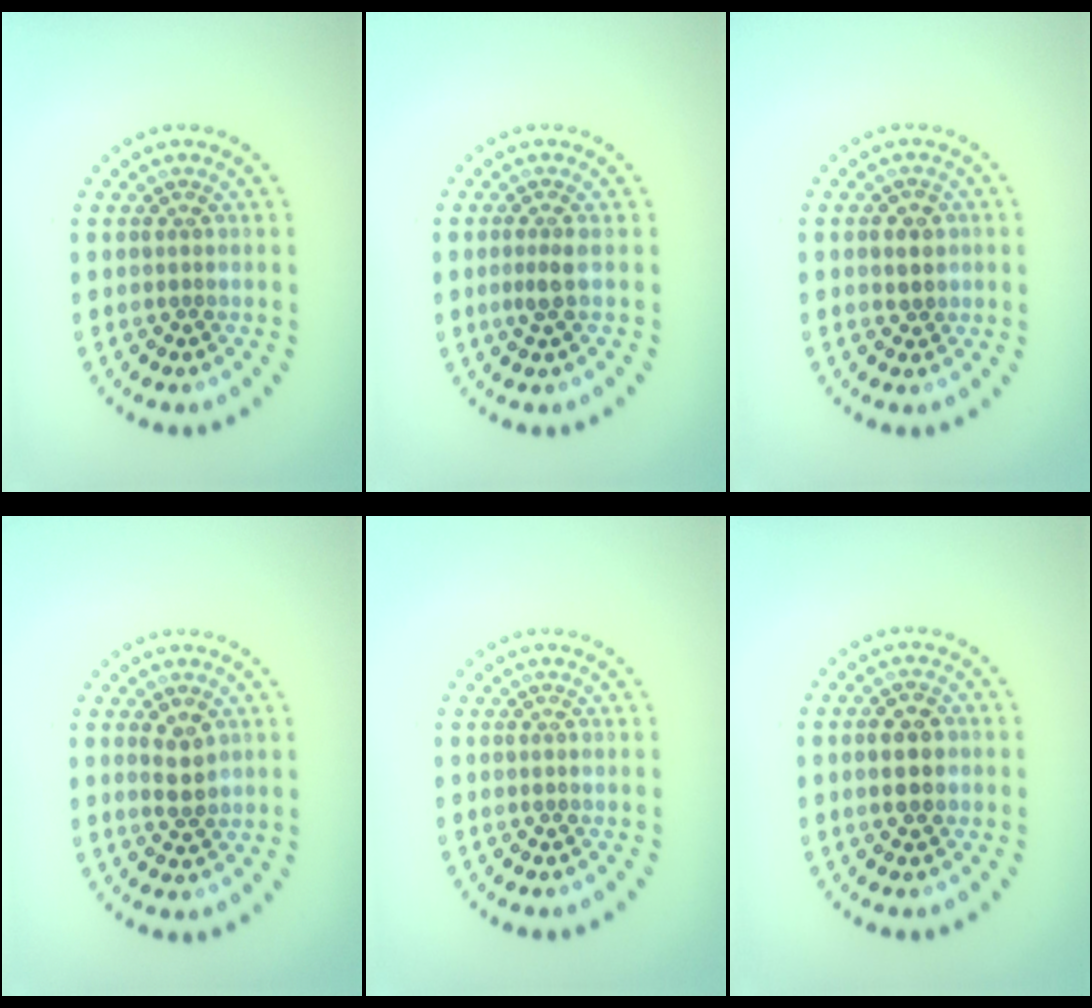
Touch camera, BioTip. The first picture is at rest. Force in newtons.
{"total": 1.3, "press": 1.0, "slide": 0.7}
{"total": 1.5, "press": 1.5, "slide": 0.4}
{"total": 2.0, "press": 1.9, "slide": 0.4}
{"total": 0.0}
{"total": 2.7, "press": 2.7, "slide": 0.2}